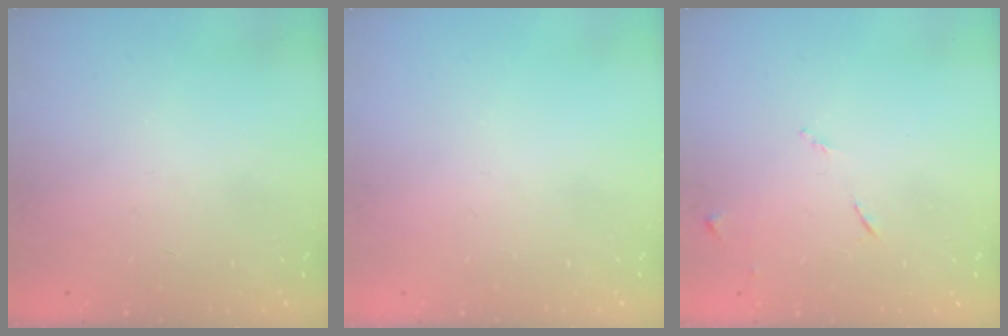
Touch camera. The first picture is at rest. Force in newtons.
{"total": 0.0}
{"total": 6.3, "press": 6.3, "slide": 0.6}